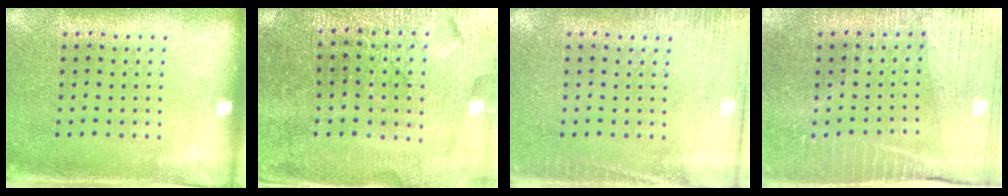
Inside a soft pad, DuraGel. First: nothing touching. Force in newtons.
{"total": 3.4, "press": 3.4, "slide": 0.2}
{"total": 2.7, "press": 2.7, "slide": 0.5}
{"total": 3.5, "press": 3.4, "slide": 0.8}